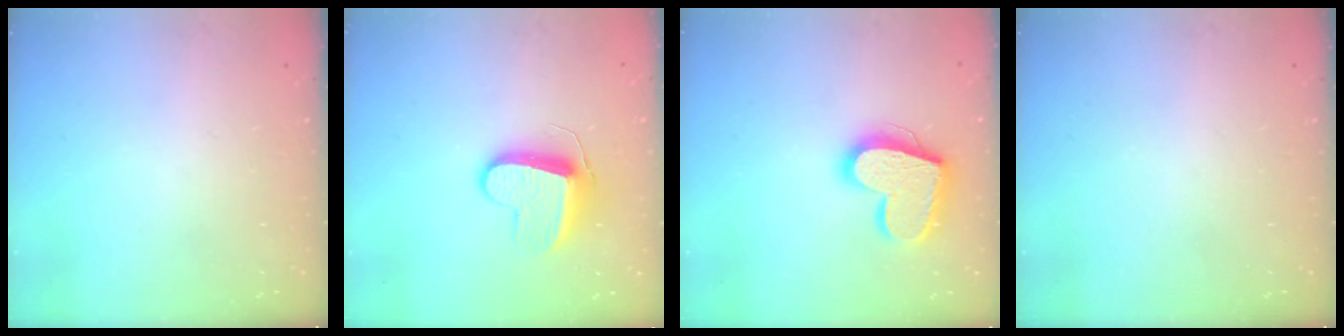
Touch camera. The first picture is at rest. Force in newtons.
{"total": 9.4, "press": 9.4, "slide": 0.2}
{"total": 17.7, "press": 17.7, "slide": 1.5}
{"total": 0.0}